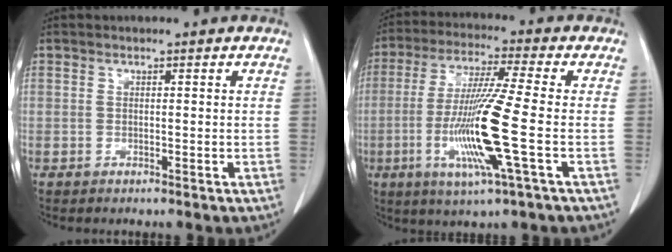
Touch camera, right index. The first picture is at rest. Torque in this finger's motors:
{"motor_torque": [2.14, 0.00, 1.05, 0.21]}